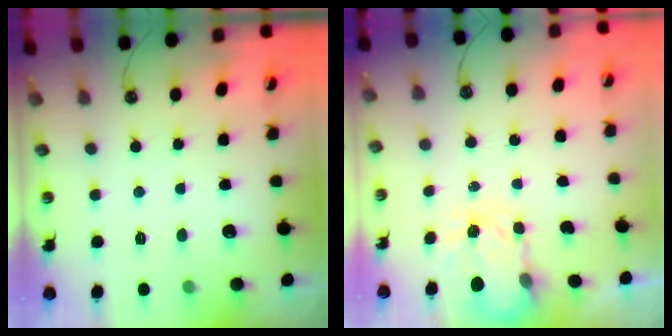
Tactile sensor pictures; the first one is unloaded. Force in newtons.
{"total": 3.6, "press": 3.5, "slide": 0.5}